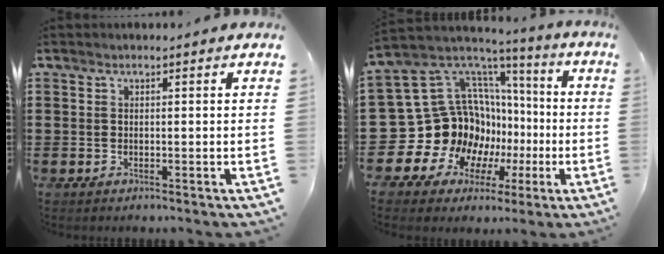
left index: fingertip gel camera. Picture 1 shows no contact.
{"total": 17.8, "force": [-2.2, 15.7, 8.0], "torque": [-0.209, -0.047, 0.015]}